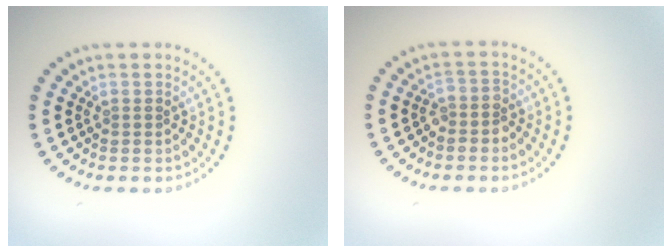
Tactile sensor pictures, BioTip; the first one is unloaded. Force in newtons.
{"total": 1.7, "press": 1.4, "slide": 0.9}